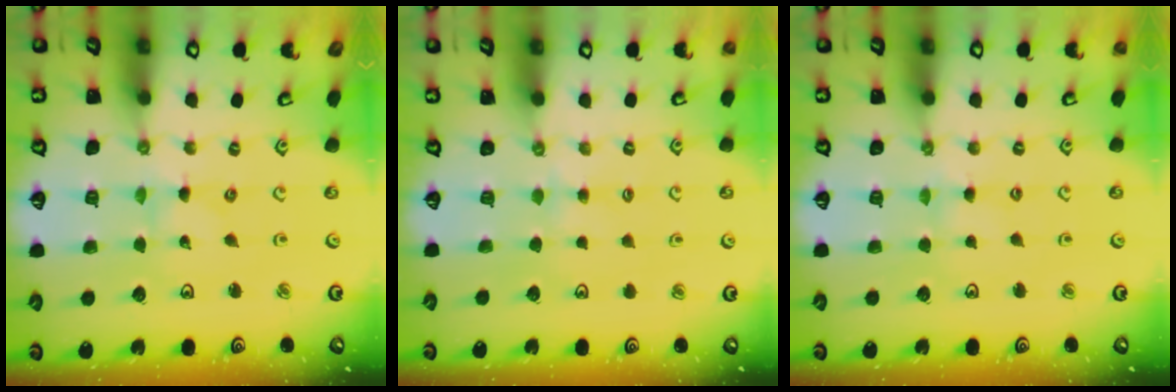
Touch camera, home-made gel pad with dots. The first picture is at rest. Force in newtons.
{"total": 2.1, "press": 2.1, "slide": 0.4}
{"total": 2.9, "press": 2.9, "slide": 0.3}